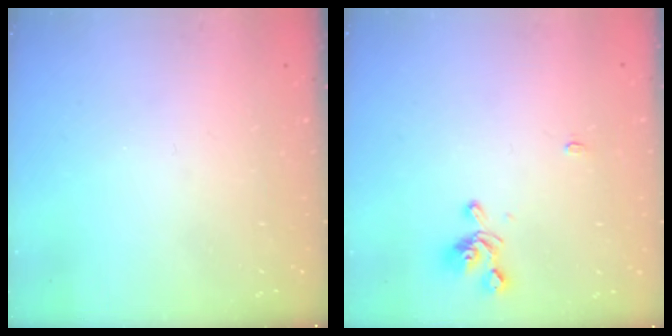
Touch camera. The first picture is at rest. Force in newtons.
{"total": 4.1, "press": 4.1, "slide": 0.7}